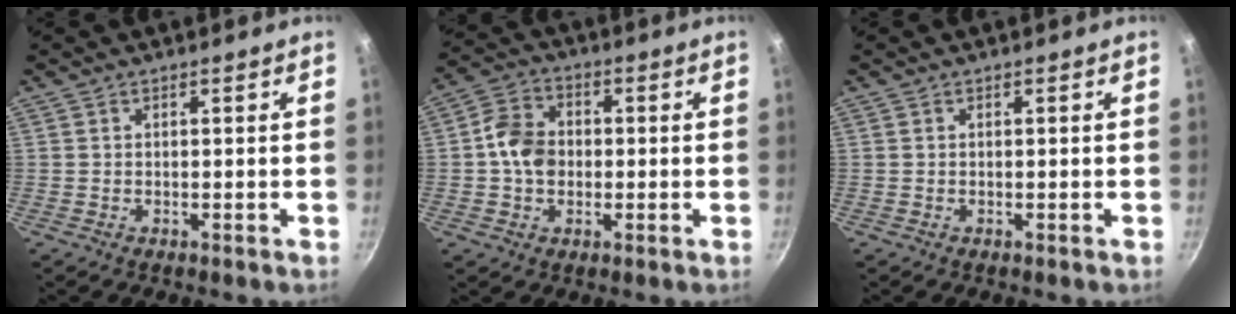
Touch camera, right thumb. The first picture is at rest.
{"total": 8.1, "force": [-0.3, 6.5, 4.9], "torque": [-0.065, 0.021, -0.020]}
{"total": 0.0}